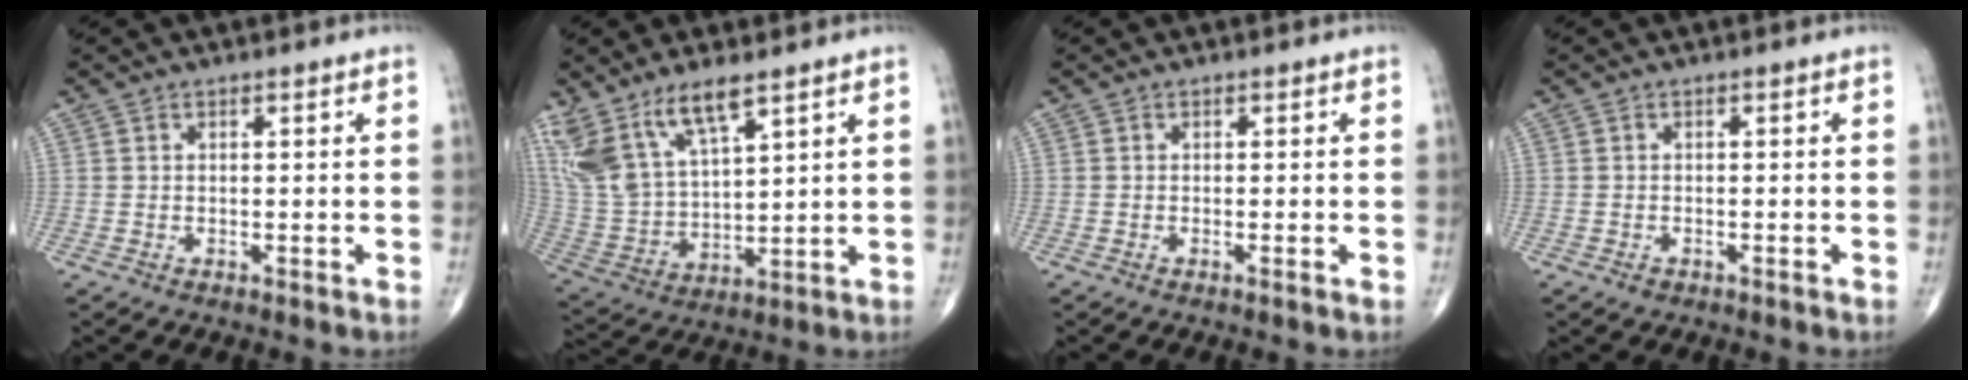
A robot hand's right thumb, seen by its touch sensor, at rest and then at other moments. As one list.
[{"total": 14.1, "force": [9.2, 5.3, 9.2], "torque": [-0.186, -0.033, 0.201]}, {"total": 0.6, "force": [-0.2, 0.0, 0.6], "torque": [-0.014, -0.001, -0.004]}, {"total": 0.9, "force": [-0.6, 0.6, 0.4], "torque": [-0.006, 0.003, -0.008]}]